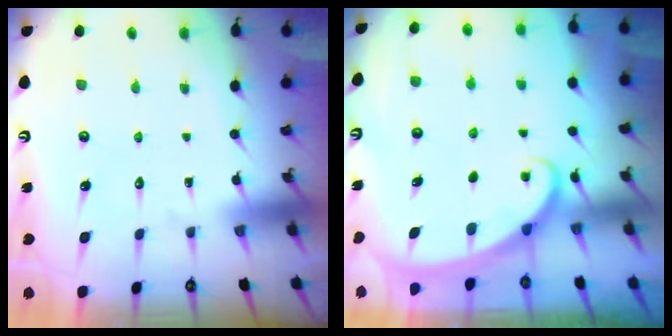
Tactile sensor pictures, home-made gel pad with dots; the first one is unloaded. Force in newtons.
{"total": 2.3, "press": 2.2, "slide": 0.3}